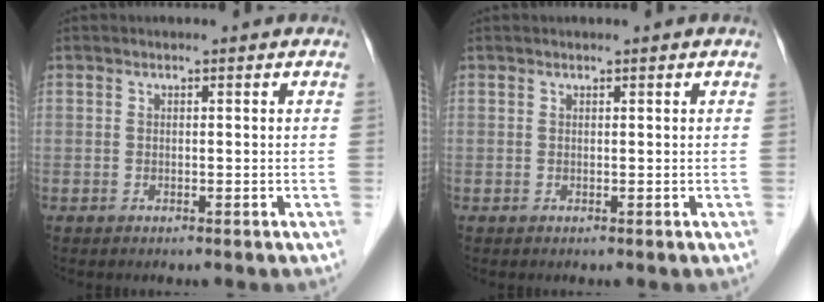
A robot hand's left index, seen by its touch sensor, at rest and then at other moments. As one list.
[{"total": 0.0}]